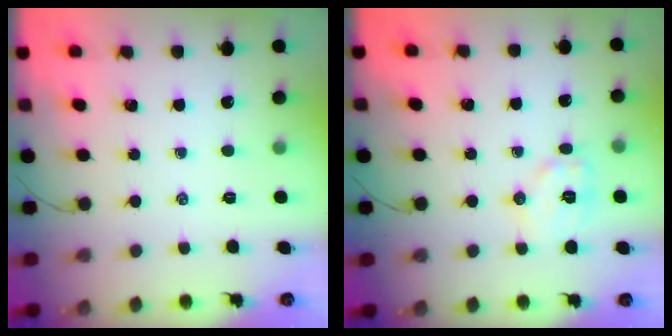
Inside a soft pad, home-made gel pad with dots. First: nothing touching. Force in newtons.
{"total": 8.5, "press": 8.5, "slide": 0.4}